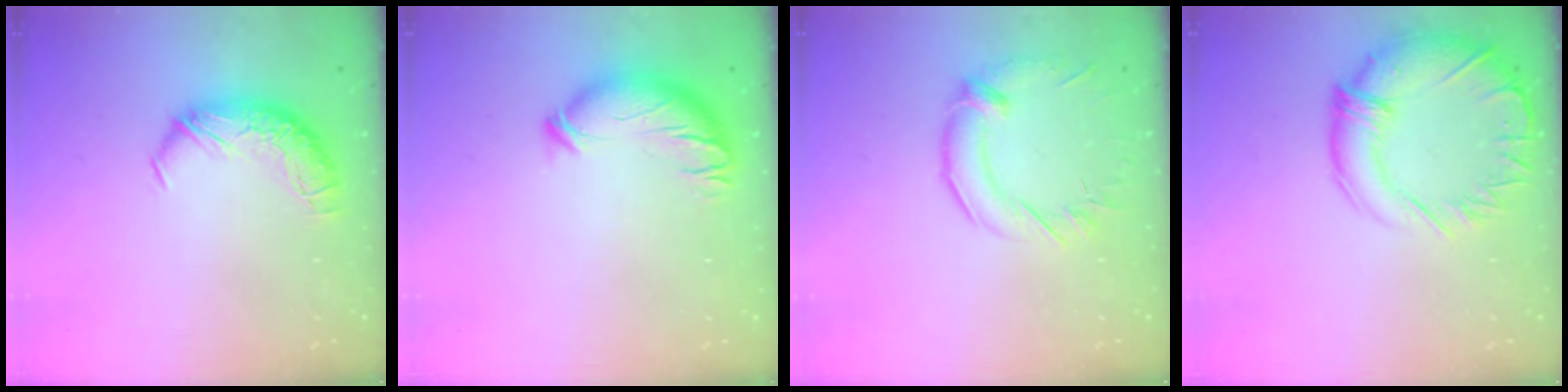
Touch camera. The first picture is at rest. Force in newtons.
{"total": 3.8, "press": 3.0, "slide": 2.3}
{"total": 1.5, "press": 0.3, "slide": 1.5}
{"total": 6.8, "press": 6.0, "slide": 3.2}